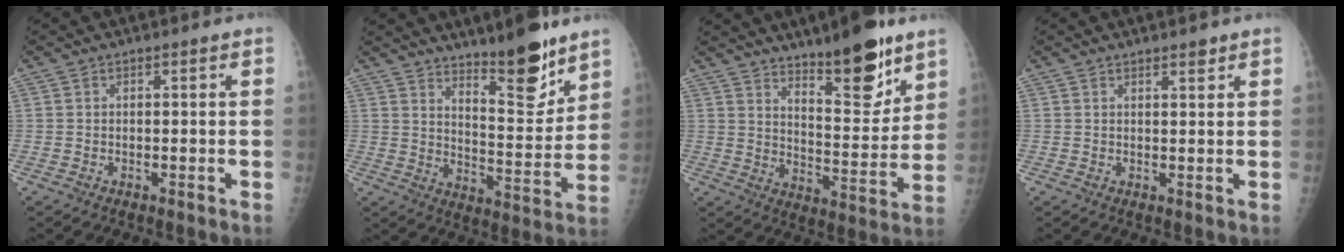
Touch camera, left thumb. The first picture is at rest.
{"total": 13.7, "force": [10.3, 3.5, 8.4], "torque": [-0.092, -0.087, 0.167]}
{"total": 15.3, "force": [10.7, 4.4, 10.0], "torque": [-0.112, -0.082, 0.174]}
{"total": 1.7, "force": [1.4, 0.5, 0.8], "torque": [-0.006, -0.009, 0.021]}